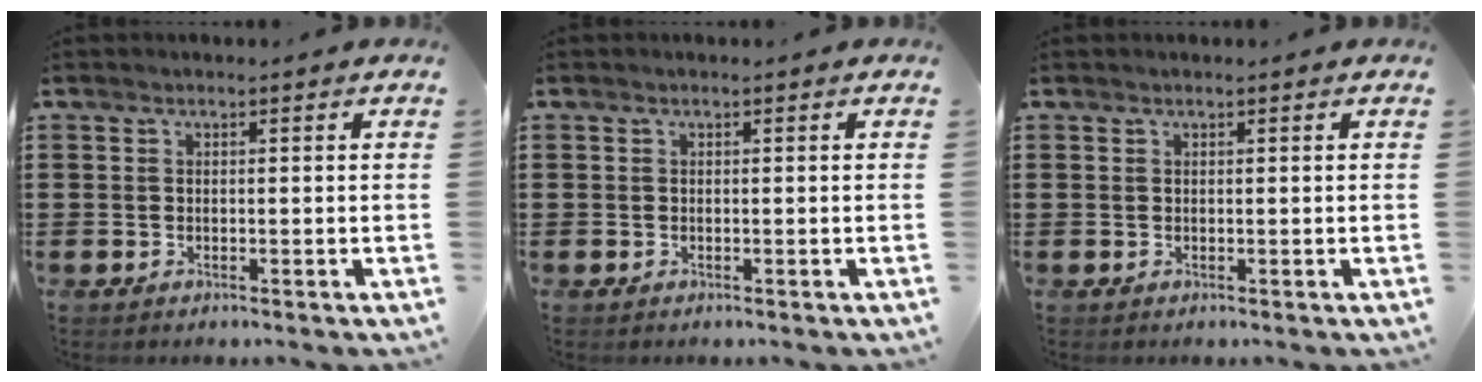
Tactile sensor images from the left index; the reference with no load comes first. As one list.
[{"total": 0.0}, {"total": 0.0}]